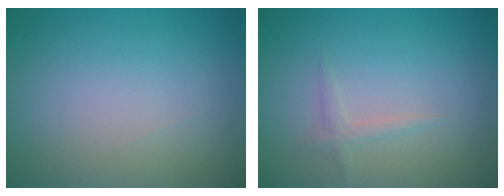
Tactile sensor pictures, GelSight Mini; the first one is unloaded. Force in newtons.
{"total": 1.0, "press": 1.0, "slide": 0.0}